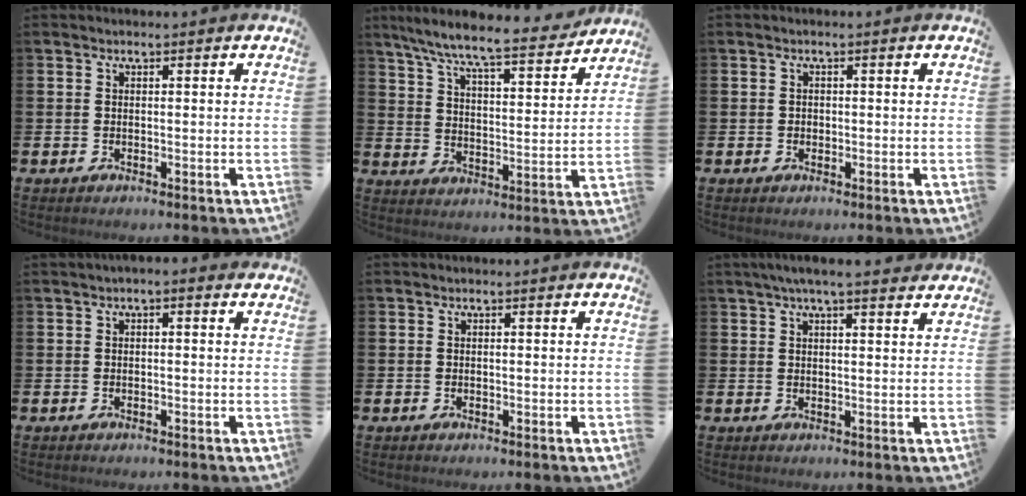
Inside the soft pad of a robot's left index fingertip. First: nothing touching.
{"total": 8.9, "force": [8.1, 0.8, 3.6], "torque": [-0.093, -0.056, 0.136]}
{"total": 0.7, "force": [0.0, 0.7, 0.2], "torque": [0.003, 0.004, -0.005]}
{"total": 0.8, "force": [-0.2, 0.3, 0.8], "torque": [-0.010, 0.002, -0.006]}
{"total": 0.0}
{"total": 4.1, "force": [3.6, 0.3, 2.0], "torque": [-0.035, -0.010, 0.061]}